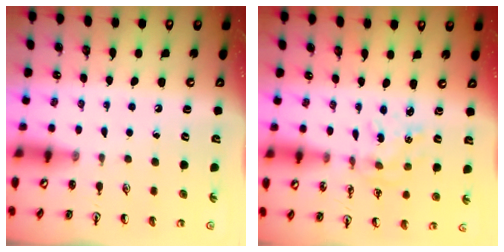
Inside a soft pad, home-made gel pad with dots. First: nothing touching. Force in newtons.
{"total": 2.4, "press": 2.3, "slide": 0.3}